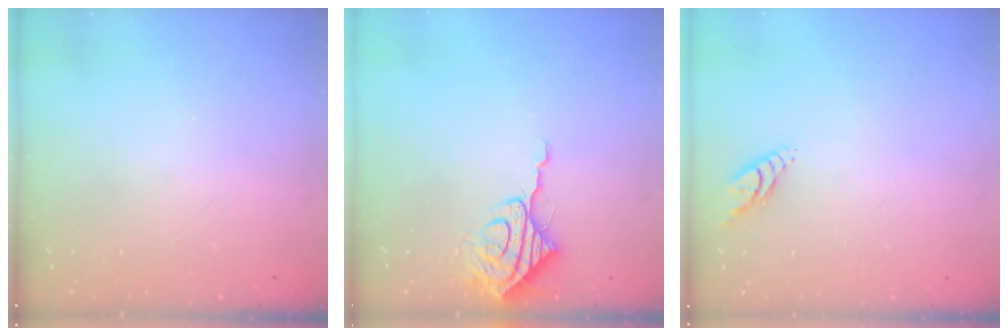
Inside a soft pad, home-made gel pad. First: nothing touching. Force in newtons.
{"total": 8.3, "press": 8.3, "slide": 0.2}
{"total": 4.7, "press": 4.7, "slide": 0.1}